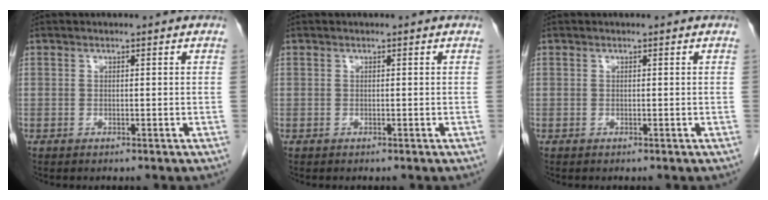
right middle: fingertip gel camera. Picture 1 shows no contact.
{"total": 0.0}
{"total": 0.0}